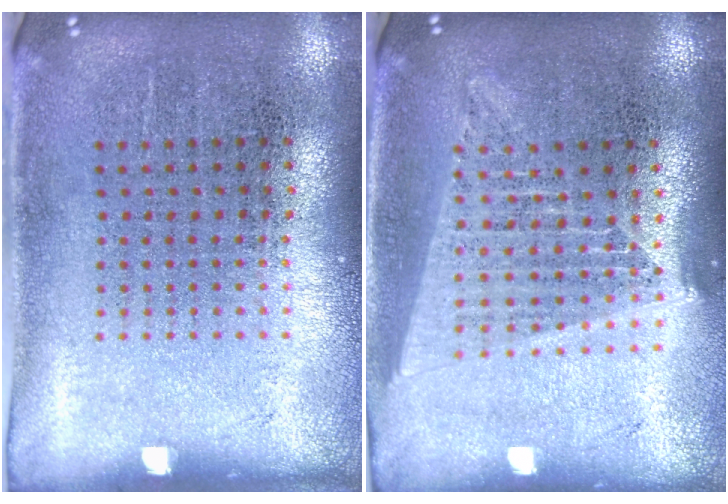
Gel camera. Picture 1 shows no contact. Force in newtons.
{"total": 1.7, "press": 1.5, "slide": 0.8}